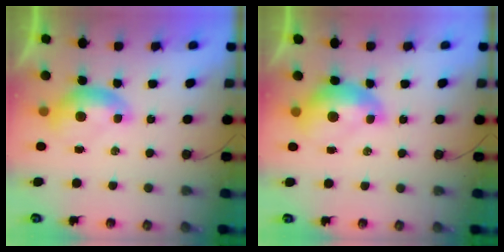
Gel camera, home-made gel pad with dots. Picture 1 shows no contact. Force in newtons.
{"total": 2.2, "press": 2.1, "slide": 0.7}